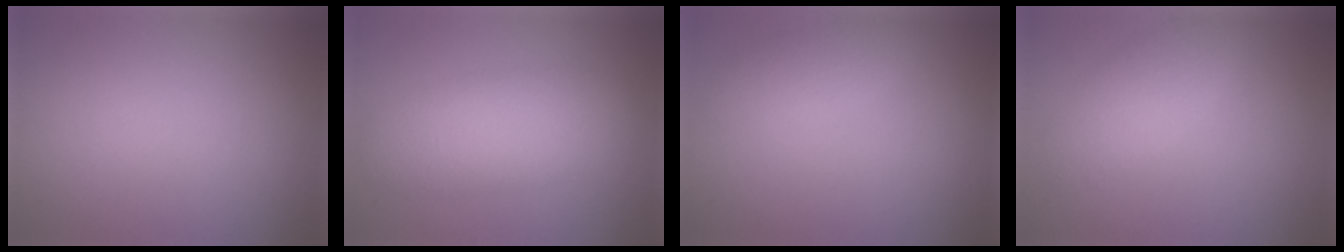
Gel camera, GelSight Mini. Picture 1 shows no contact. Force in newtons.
{"total": 5.4, "press": 5.4, "slide": 0.1}
{"total": 1.7, "press": 1.7, "slide": 0.0}
{"total": 2.8, "press": 2.8, "slide": 0.1}